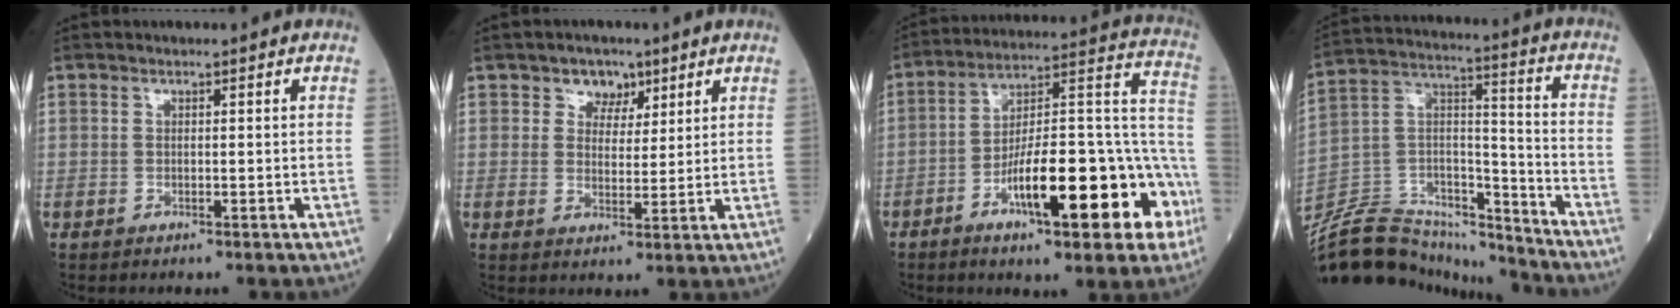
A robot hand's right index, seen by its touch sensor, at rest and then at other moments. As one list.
[{"total": 4.2, "force": [2.5, 3.0, 1.5], "torque": [-0.019, 0.005, 0.040]}, {"total": 21.4, "force": [-8.7, 5.0, 18.9], "torque": [-0.239, 0.028, -0.125]}, {"total": 22.3, "force": [-21.0, 5.1, 5.6], "torque": [-0.130, 0.039, -0.348]}]